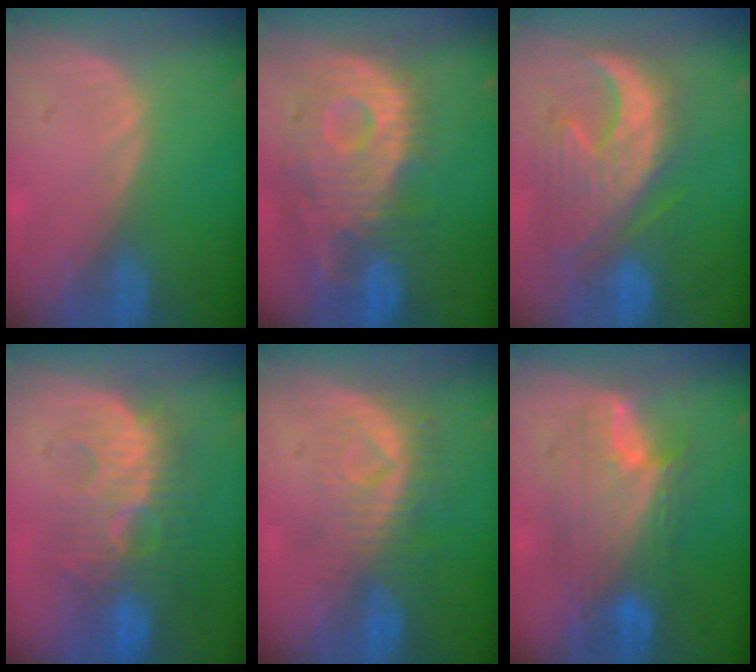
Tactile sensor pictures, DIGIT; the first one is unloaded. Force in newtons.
{"total": 12.4, "press": 10.9, "slide": 5.9}
{"total": 11.1, "press": 10.7, "slide": 2.9}
{"total": 9.6, "press": 9.3, "slide": 2.2}
{"total": 8.3, "press": 7.4, "slide": 3.7}
{"total": 9.1, "press": 9.0, "slide": 0.5}